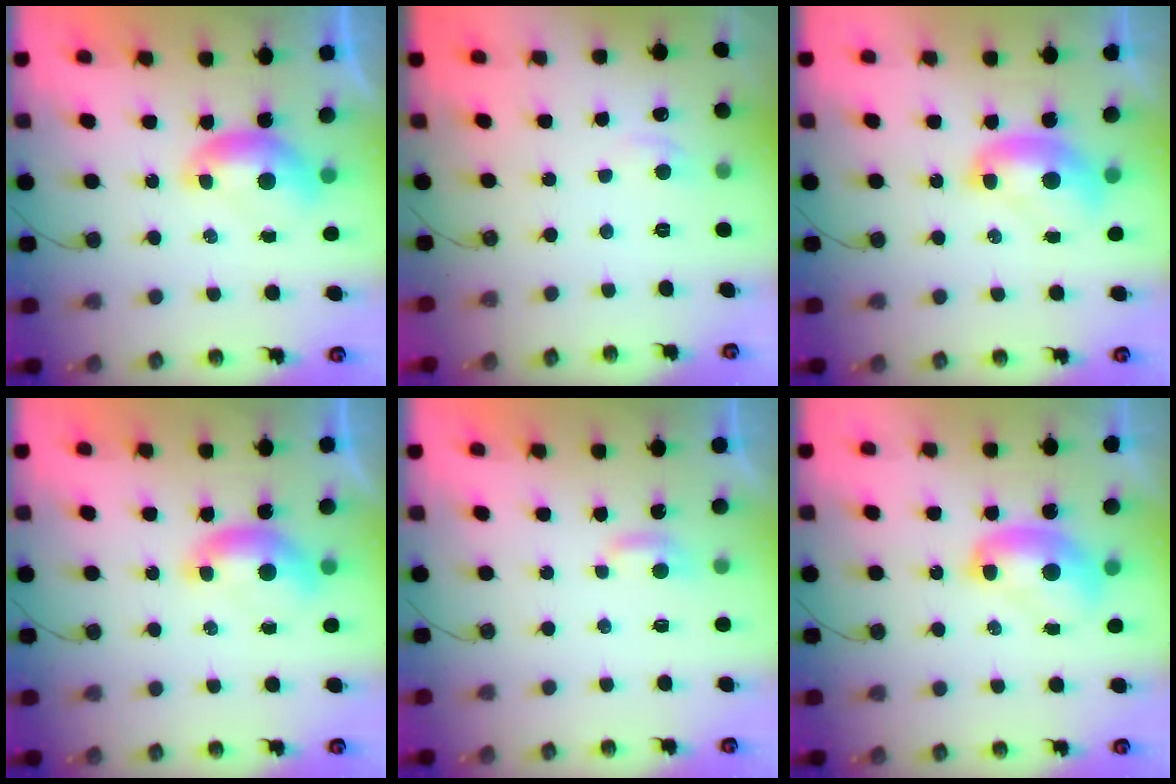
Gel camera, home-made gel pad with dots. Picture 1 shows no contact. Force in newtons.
{"total": 0.8, "press": 0.2, "slide": 0.7}
{"total": 1.8, "press": 1.8, "slide": 0.0}
{"total": 0.7, "press": 0.4, "slide": 0.5}
{"total": 3.0, "press": 3.0, "slide": 0.3}
{"total": 2.5, "press": 2.5, "slide": 0.2}